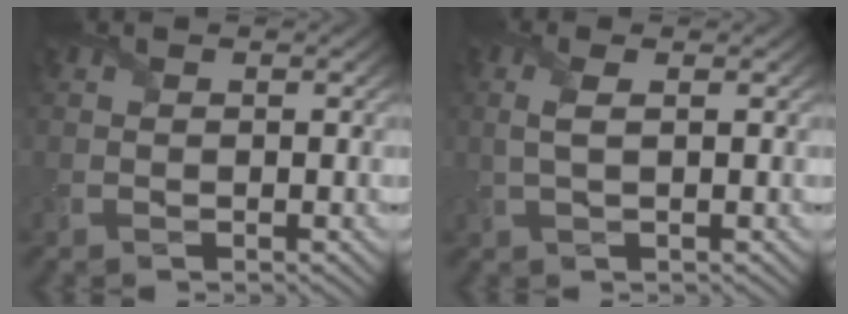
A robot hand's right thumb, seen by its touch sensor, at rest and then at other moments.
{"total": 2.5, "force": [0.3, 0.5, 2.4], "torque": [-0.064, 0.005, 0.007]}